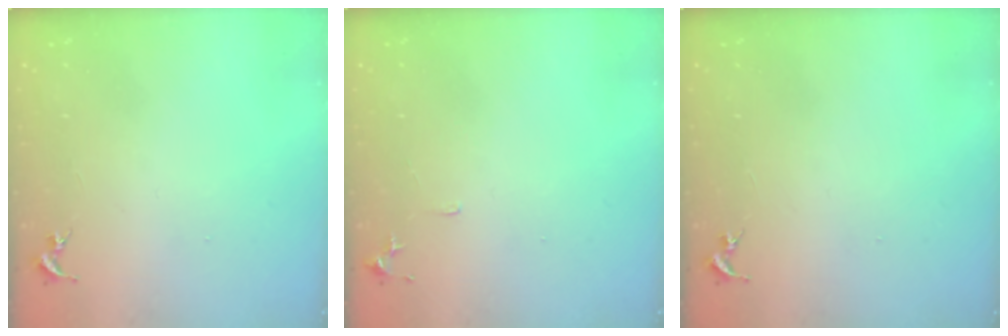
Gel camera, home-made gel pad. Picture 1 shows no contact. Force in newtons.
{"total": 5.7, "press": 5.6, "slide": 0.6}
{"total": 0.0}